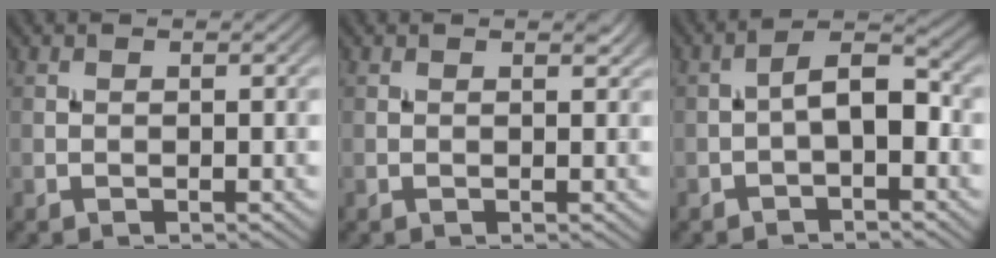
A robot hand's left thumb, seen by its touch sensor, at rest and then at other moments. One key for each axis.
{"total": 0.5, "fx": 0.4, "fy": 0.0, "fz": 0.4, "tx": -0.004, "ty": -0.002, "tz": 0.007}
{"total": 4.1, "fx": -1.1, "fy": 1.6, "fz": 3.6, "tx": -0.057, "ty": 0.017, "tz": -0.028}